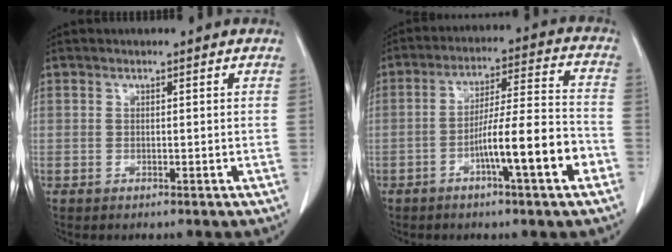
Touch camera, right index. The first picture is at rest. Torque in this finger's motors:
{"motor_torque": [1.31, -0.82, 0.50, 0.11]}